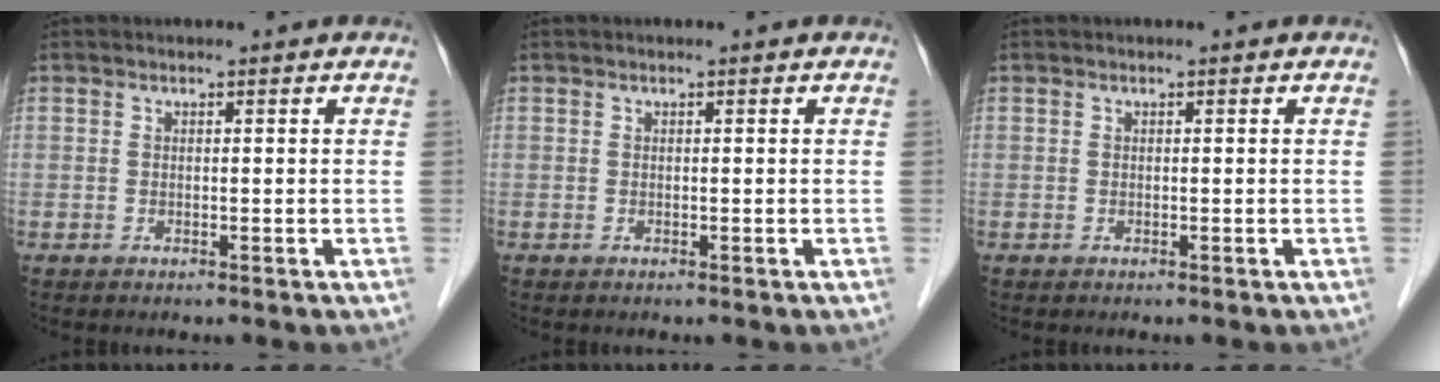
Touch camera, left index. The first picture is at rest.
{"total": 0.0}
{"total": 0.0}